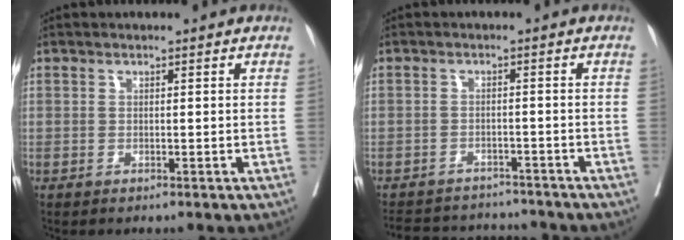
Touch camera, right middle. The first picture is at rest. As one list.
[{"total": 10.0, "force": [-9.4, 2.8, 1.7], "torque": [-0.033, 0.010, -0.126]}]